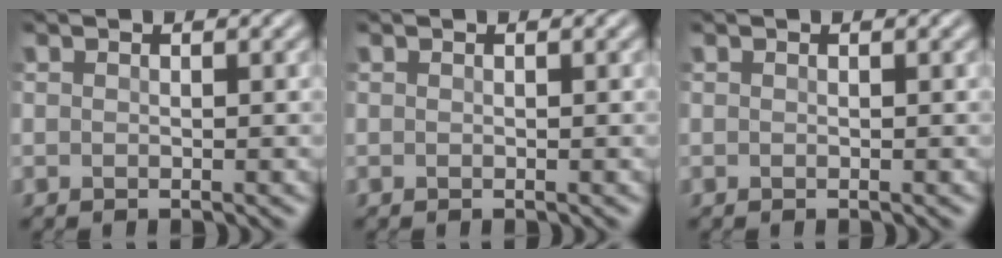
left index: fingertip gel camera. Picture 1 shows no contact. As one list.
[{"total": 0.0}, {"total": 0.0}]